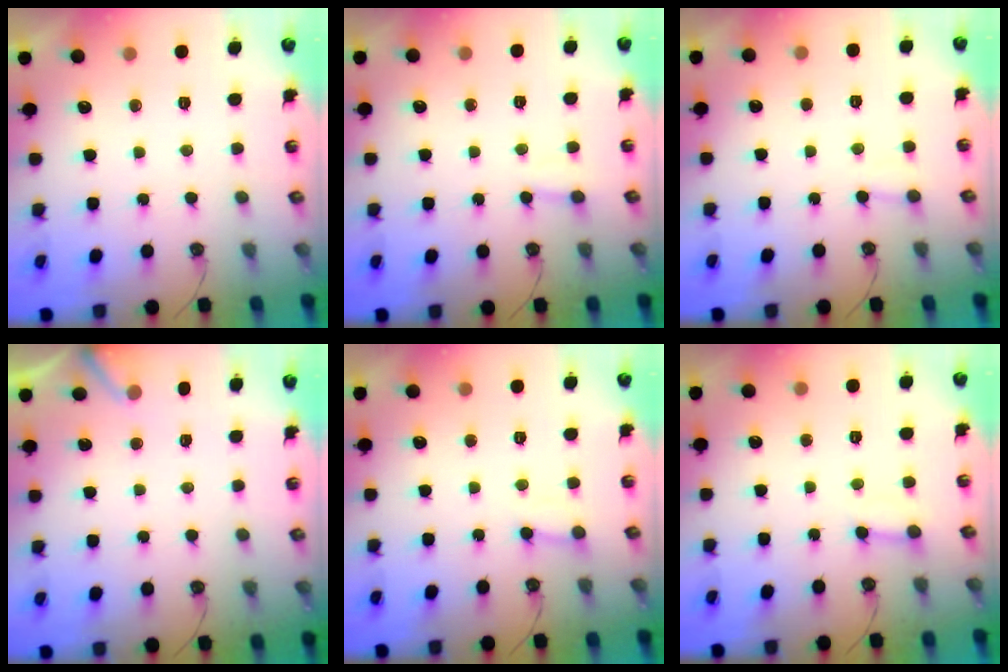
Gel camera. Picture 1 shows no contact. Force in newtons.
{"total": 2.7, "press": 2.7, "slide": 0.2}
{"total": 4.7, "press": 4.6, "slide": 0.6}
{"total": 3.1, "press": 3.1, "slide": 0.1}
{"total": 5.3, "press": 5.3, "slide": 0.3}
{"total": 4.5, "press": 4.5, "slide": 0.3}